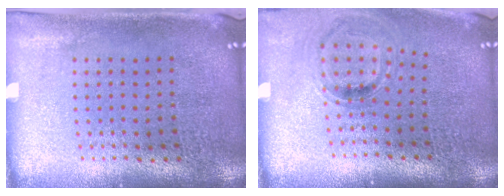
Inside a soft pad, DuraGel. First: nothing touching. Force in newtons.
{"total": 0.9, "press": 0.9, "slide": 0.2}